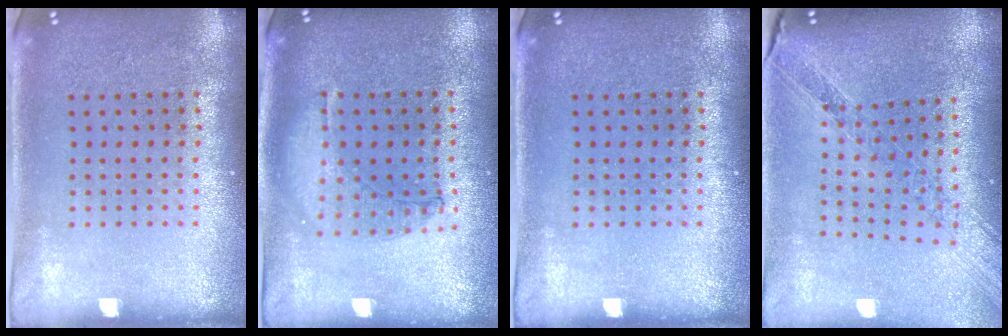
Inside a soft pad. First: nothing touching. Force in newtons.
{"total": 1.0, "press": 0.9, "slide": 0.3}
{"total": 0.0}
{"total": 1.1, "press": 1.1, "slide": 0.2}